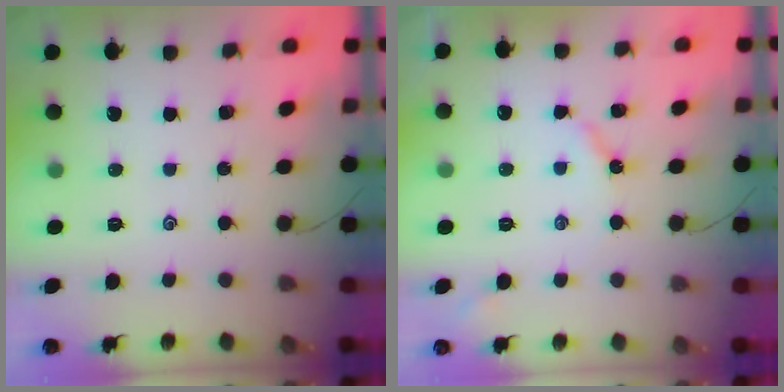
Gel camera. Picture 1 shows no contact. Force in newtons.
{"total": 3.4, "press": 3.4, "slide": 0.6}